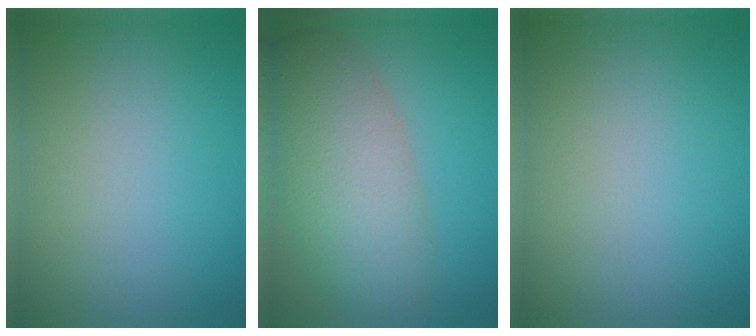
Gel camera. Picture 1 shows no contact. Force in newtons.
{"total": 8.2, "press": 8.2, "slide": 0.5}
{"total": 0.0}